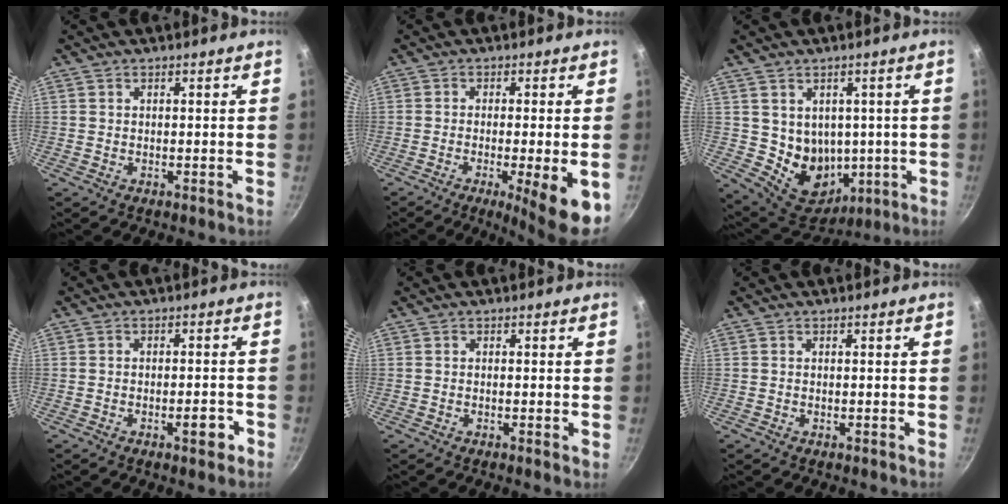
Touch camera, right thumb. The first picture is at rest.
{"total": 10.4, "force": [-3.5, 1.6, 9.7], "torque": [-0.136, -0.001, -0.046]}
{"total": 11.7, "force": [0.6, 9.9, 6.2], "torque": [-0.063, -0.021, 0.036]}
{"total": 4.1, "force": [-2.0, 1.5, 3.2], "torque": [-0.026, 0.020, -0.025]}
{"total": 0.8, "force": [-0.2, 0.0, 0.8], "torque": [-0.014, -0.001, -0.006]}
{"total": 0.0}